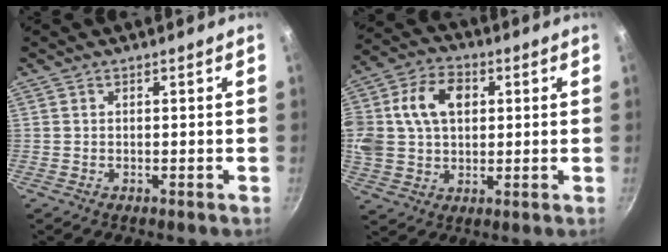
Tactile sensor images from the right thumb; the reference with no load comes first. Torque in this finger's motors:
{"motor_torque": [1.02, 2.69, 1.33, 0.15, 0.14]}